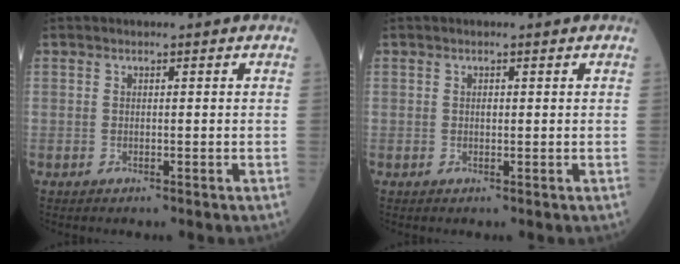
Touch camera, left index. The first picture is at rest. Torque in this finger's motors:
{"motor_torque": [0.30, -0.03, -0.04, -0.01]}